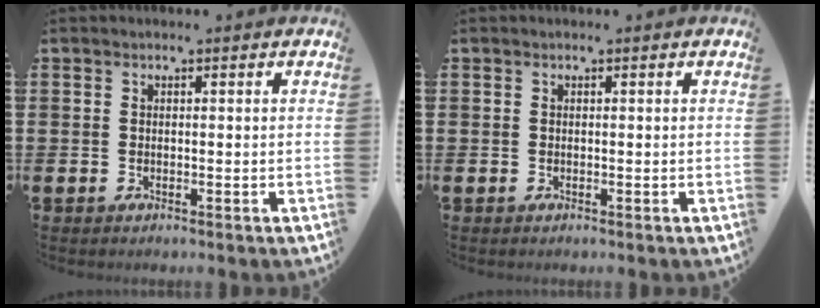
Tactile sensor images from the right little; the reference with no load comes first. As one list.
[{"total": 0.0}]